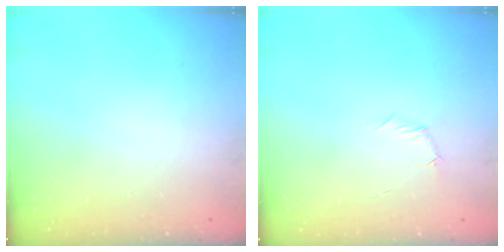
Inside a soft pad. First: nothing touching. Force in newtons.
{"total": 4.7, "press": 4.5, "slide": 1.4}